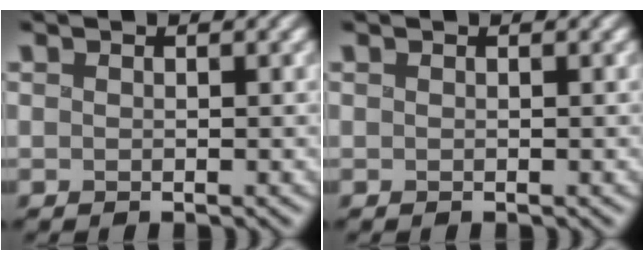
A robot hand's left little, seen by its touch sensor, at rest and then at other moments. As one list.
[{"total": 0.0}]